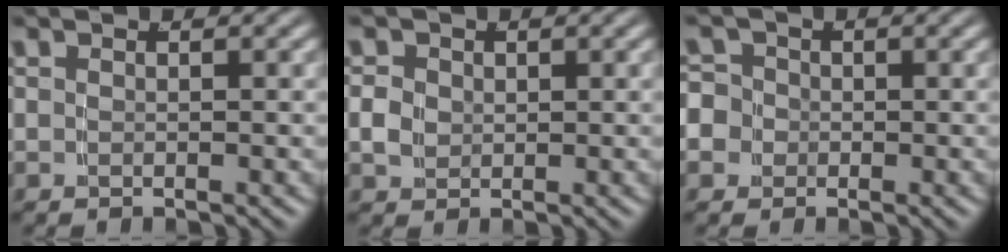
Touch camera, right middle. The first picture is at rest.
{"total": 1.8, "force": [0.2, 1.6, 0.9], "torque": [-0.021, -0.001, 0.006]}
{"total": 5.6, "force": [-0.8, 5.2, 1.9], "torque": [-0.053, -0.016, -0.022]}